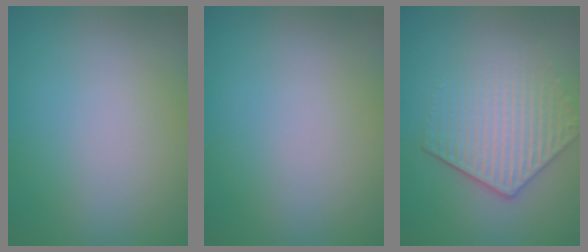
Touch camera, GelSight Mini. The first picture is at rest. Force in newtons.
{"total": 0.0}
{"total": 4.4, "press": 3.7, "slide": 2.4}